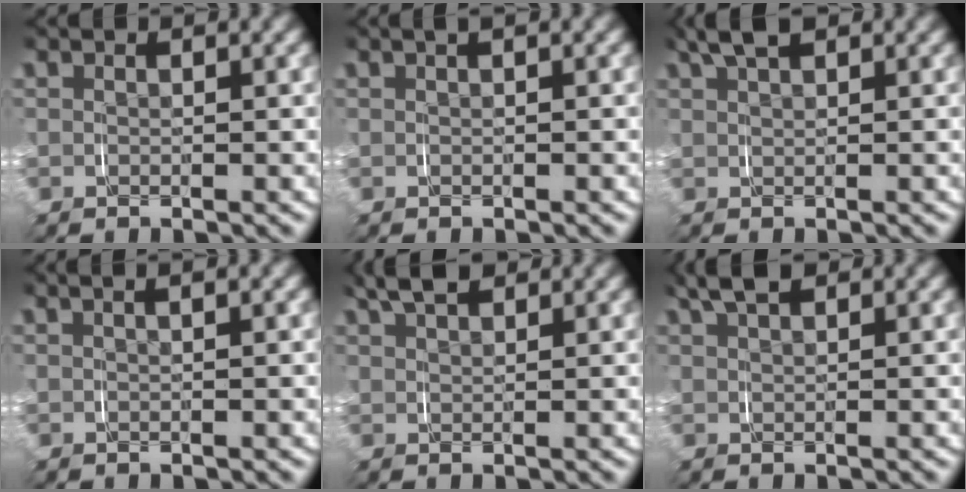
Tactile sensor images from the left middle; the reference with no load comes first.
{"total": 0.7, "force": [0.4, 0.1, 0.6], "torque": [-0.005, 0.009, 0.004]}
{"total": 2.7, "force": [2.2, 0.6, 1.5], "torque": [-0.035, 0.008, 0.040]}
{"total": 2.1, "force": [1.3, 0.5, 1.5], "torque": [-0.010, 0.017, 0.015]}
{"total": 2.6, "force": [2.4, 0.4, 1.1], "torque": [-0.024, 0.005, 0.044]}
{"total": 2.6, "force": [2.2, 0.5, 1.3], "torque": [-0.029, 0.006, 0.040]}